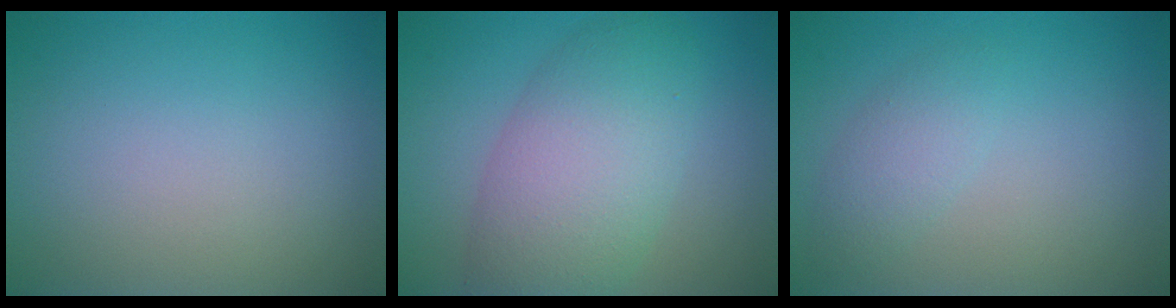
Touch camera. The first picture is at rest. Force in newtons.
{"total": 7.3, "press": 7.3, "slide": 0.5}
{"total": 2.0, "press": 2.0, "slide": 0.1}